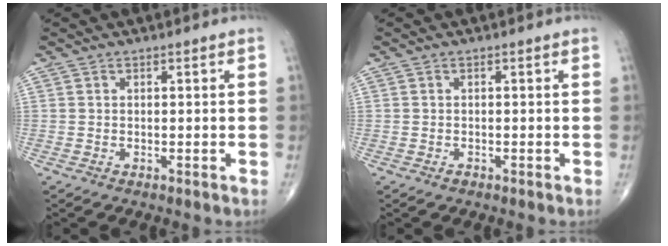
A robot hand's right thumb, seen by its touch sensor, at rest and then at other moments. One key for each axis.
{"total": 0.6, "fx": -0.4, "fy": 0.3, "fz": 0.2, "tx": 0.000, "ty": 0.000, "tz": -0.007}